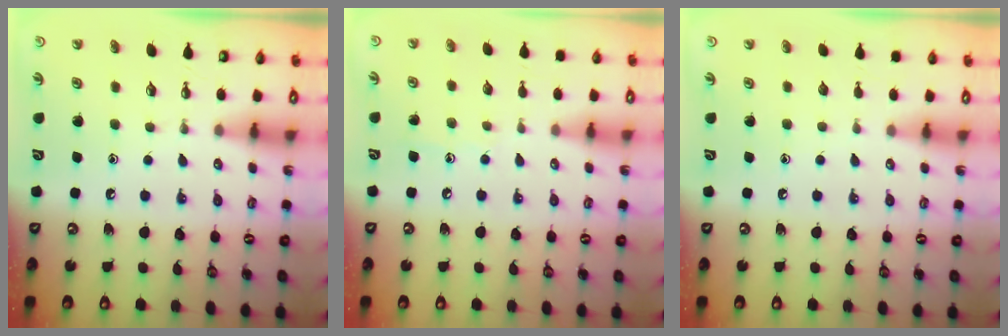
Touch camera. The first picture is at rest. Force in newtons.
{"total": 4.6, "press": 4.5, "slide": 0.5}
{"total": 0.0}